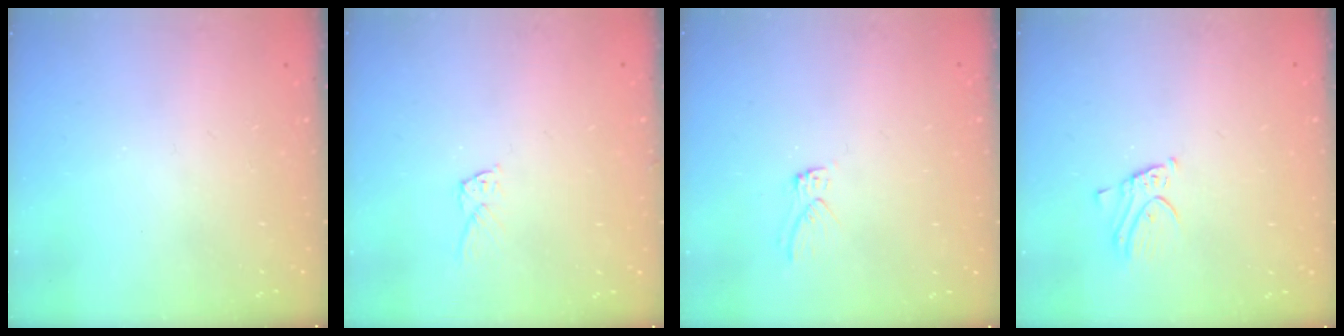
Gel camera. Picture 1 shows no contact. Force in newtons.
{"total": 4.7, "press": 4.7, "slide": 0.1}
{"total": 4.1, "press": 4.1, "slide": 0.4}
{"total": 2.8, "press": 2.8, "slide": 0.1}